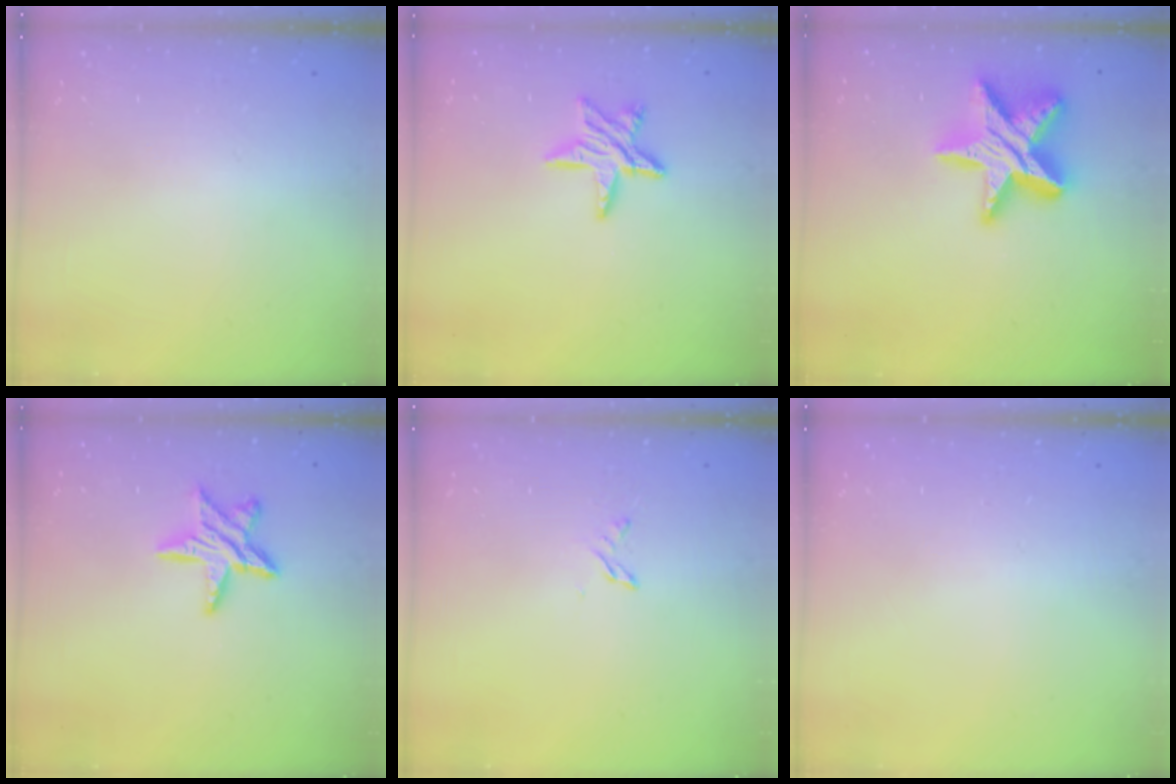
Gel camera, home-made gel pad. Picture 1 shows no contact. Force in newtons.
{"total": 9.8, "press": 9.8, "slide": 0.7}
{"total": 18.7, "press": 18.6, "slide": 1.1}
{"total": 11.2, "press": 11.2, "slide": 0.8}
{"total": 2.6, "press": 2.6, "slide": 0.3}
{"total": 0.0}